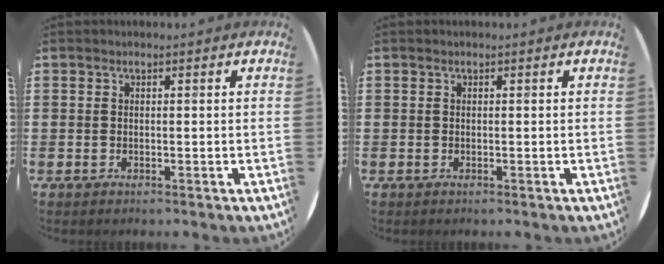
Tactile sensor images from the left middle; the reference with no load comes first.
{"total": 0.0}